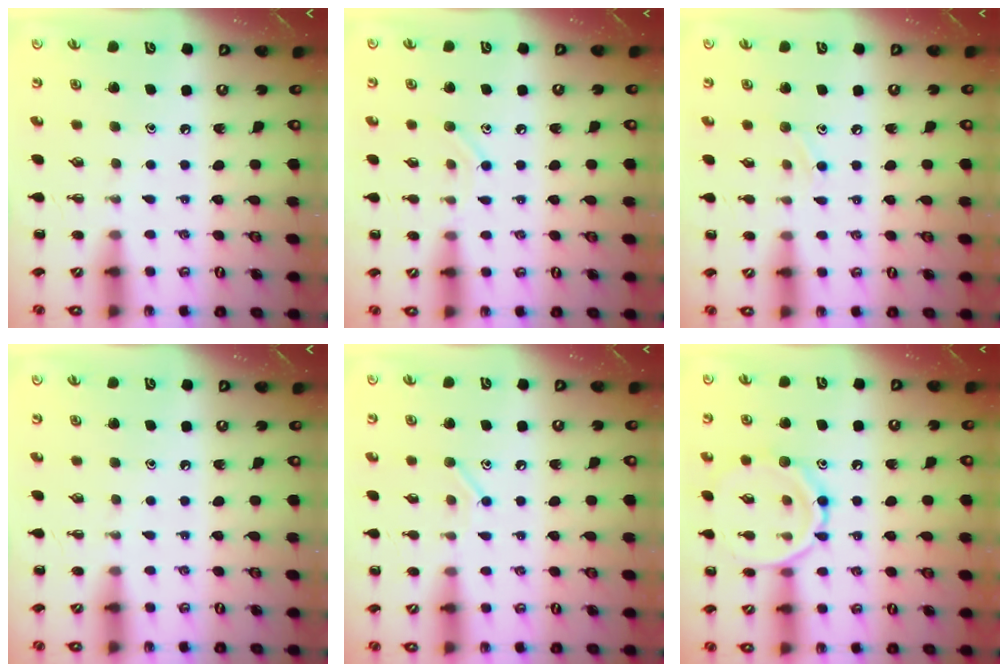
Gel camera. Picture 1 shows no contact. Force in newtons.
{"total": 7.8, "press": 7.4, "slide": 2.4}
{"total": 6.3, "press": 5.9, "slide": 2.1}
{"total": 0.0}
{"total": 6.9, "press": 6.8, "slide": 1.4}
{"total": 11.7, "press": 11.7, "slide": 0.5}